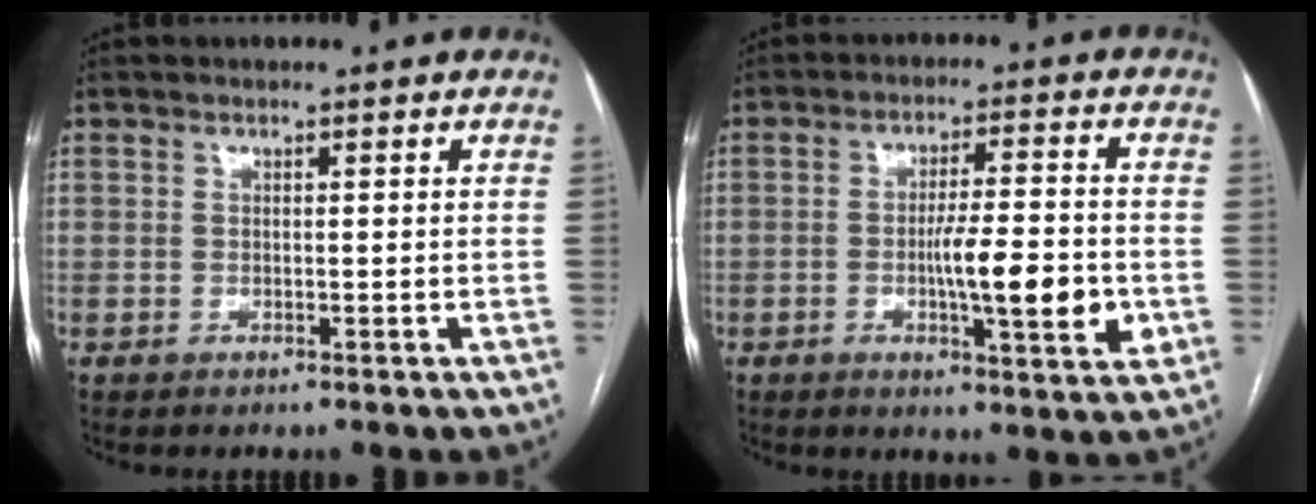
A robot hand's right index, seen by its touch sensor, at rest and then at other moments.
{"total": 10.7, "force": [-2.2, 1.6, 10.3], "torque": [-0.161, -0.004, -0.033]}